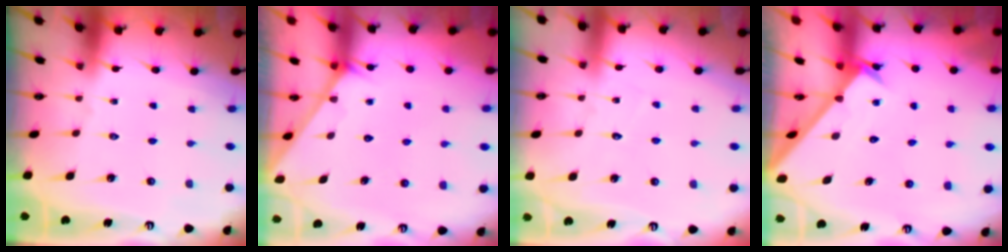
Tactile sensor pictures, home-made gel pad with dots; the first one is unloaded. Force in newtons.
{"total": 1.6, "press": 1.6, "slide": 0.1}
{"total": 3.5, "press": 3.5, "slide": 0.4}
{"total": 2.6, "press": 2.6, "slide": 0.2}